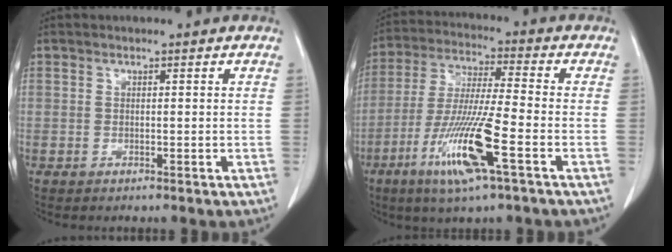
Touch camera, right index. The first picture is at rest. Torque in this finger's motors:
{"motor_torque": [1.16, -0.94, 0.35, 0.21]}